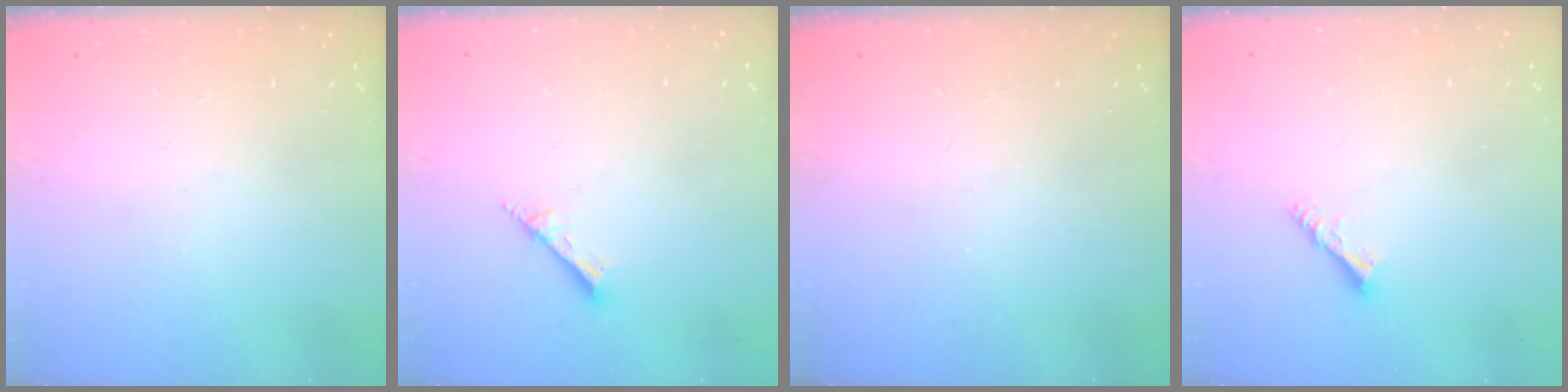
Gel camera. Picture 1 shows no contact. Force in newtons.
{"total": 2.0, "press": 2.0, "slide": 0.1}
{"total": 0.0}
{"total": 4.2, "press": 4.1, "slide": 0.5}